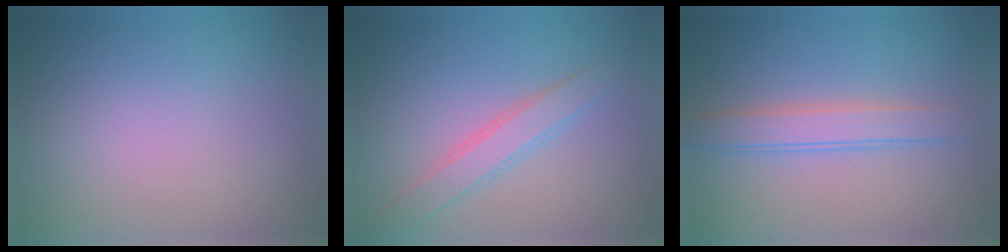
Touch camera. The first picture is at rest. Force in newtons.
{"total": 2.6, "press": 2.6, "slide": 0.1}
{"total": 2.8, "press": 2.8, "slide": 0.1}